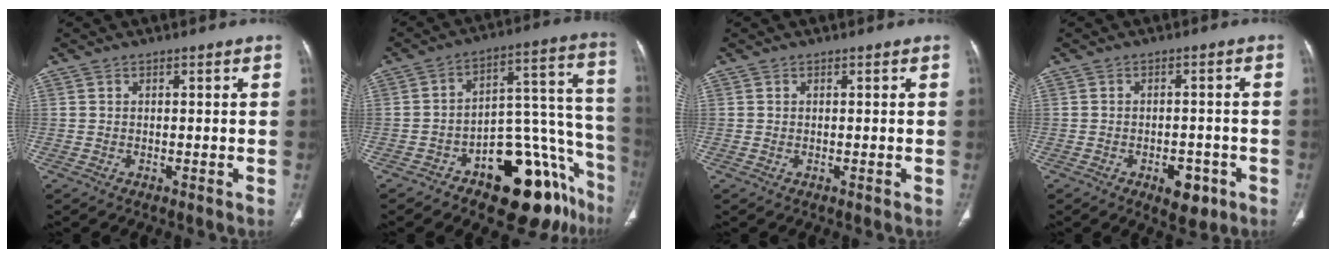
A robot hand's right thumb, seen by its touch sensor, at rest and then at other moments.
{"total": 22.5, "force": [-13.2, 10.3, 15.1], "torque": [-0.093, 0.125, -0.182]}
{"total": 0.0}
{"total": 5.7, "force": [-2.7, 3.1, 3.9], "torque": [-0.037, 0.010, -0.030]}